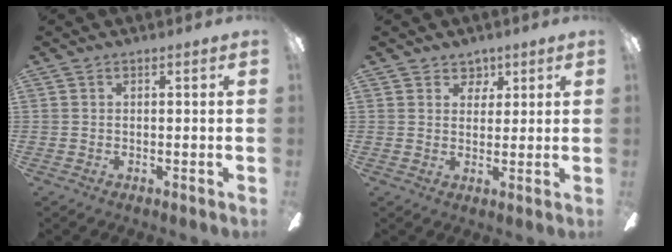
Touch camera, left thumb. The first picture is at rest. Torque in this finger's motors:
{"motor_torque": [0.04, -0.01, 0.05, 0.02, -0.03]}